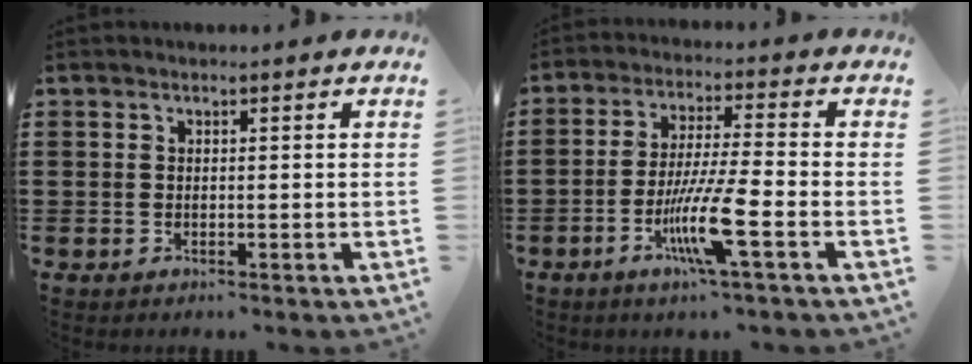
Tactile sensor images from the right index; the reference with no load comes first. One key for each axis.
{"total": 9.5, "fx": -4.0, "fy": 0.4, "fz": 8.6, "tx": -0.174, "ty": -0.015, "tz": -0.079}